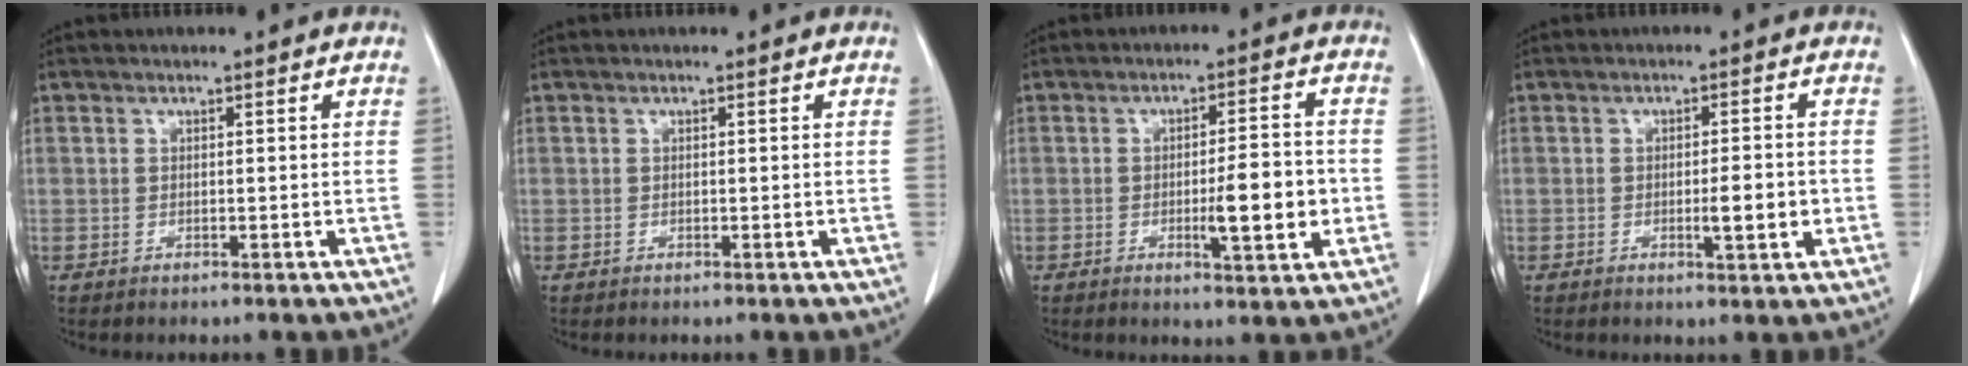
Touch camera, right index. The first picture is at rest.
{"total": 0.0}
{"total": 7.7, "force": [-1.6, 1.1, 7.5], "torque": [-0.110, -0.001, -0.022]}
{"total": 3.9, "force": [-0.8, 0.6, 3.8], "torque": [-0.059, -0.002, -0.009]}